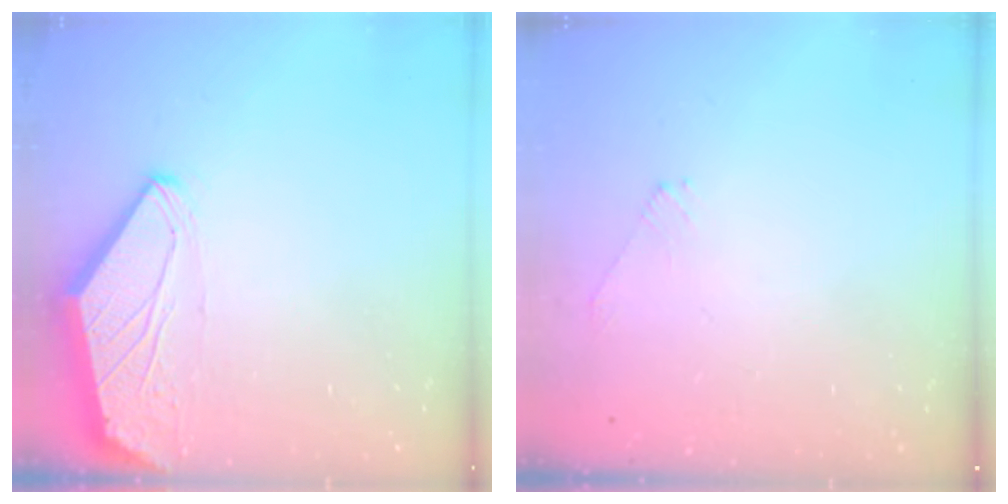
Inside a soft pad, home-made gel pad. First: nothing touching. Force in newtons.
{"total": 1.7, "press": 1.6, "slide": 0.4}